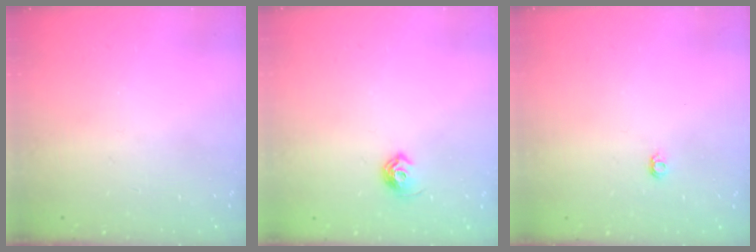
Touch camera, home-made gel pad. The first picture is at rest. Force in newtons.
{"total": 6.1, "press": 6.0, "slide": 1.1}
{"total": 3.9, "press": 3.9, "slide": 0.5}